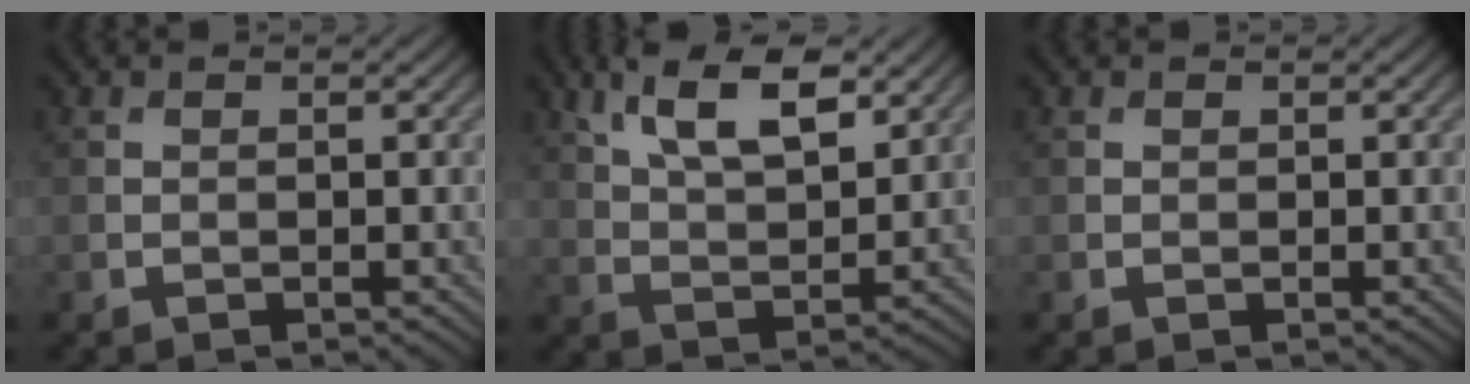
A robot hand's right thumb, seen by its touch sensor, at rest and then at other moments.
{"total": 9.9, "force": [5.3, 4.1, 7.3], "torque": [-0.146, 0.003, 0.098]}
{"total": 0.0}